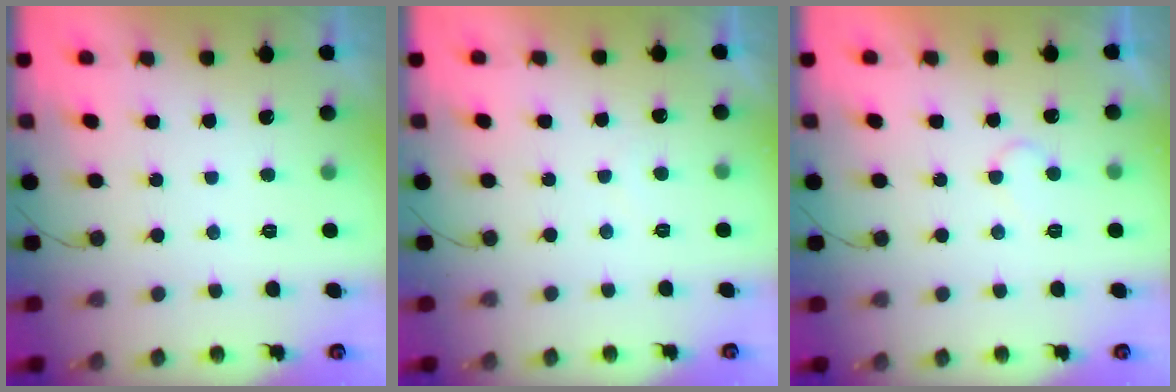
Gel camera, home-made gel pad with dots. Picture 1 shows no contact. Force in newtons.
{"total": 4.1, "press": 4.1, "slide": 0.1}
{"total": 6.0, "press": 6.0, "slide": 0.5}